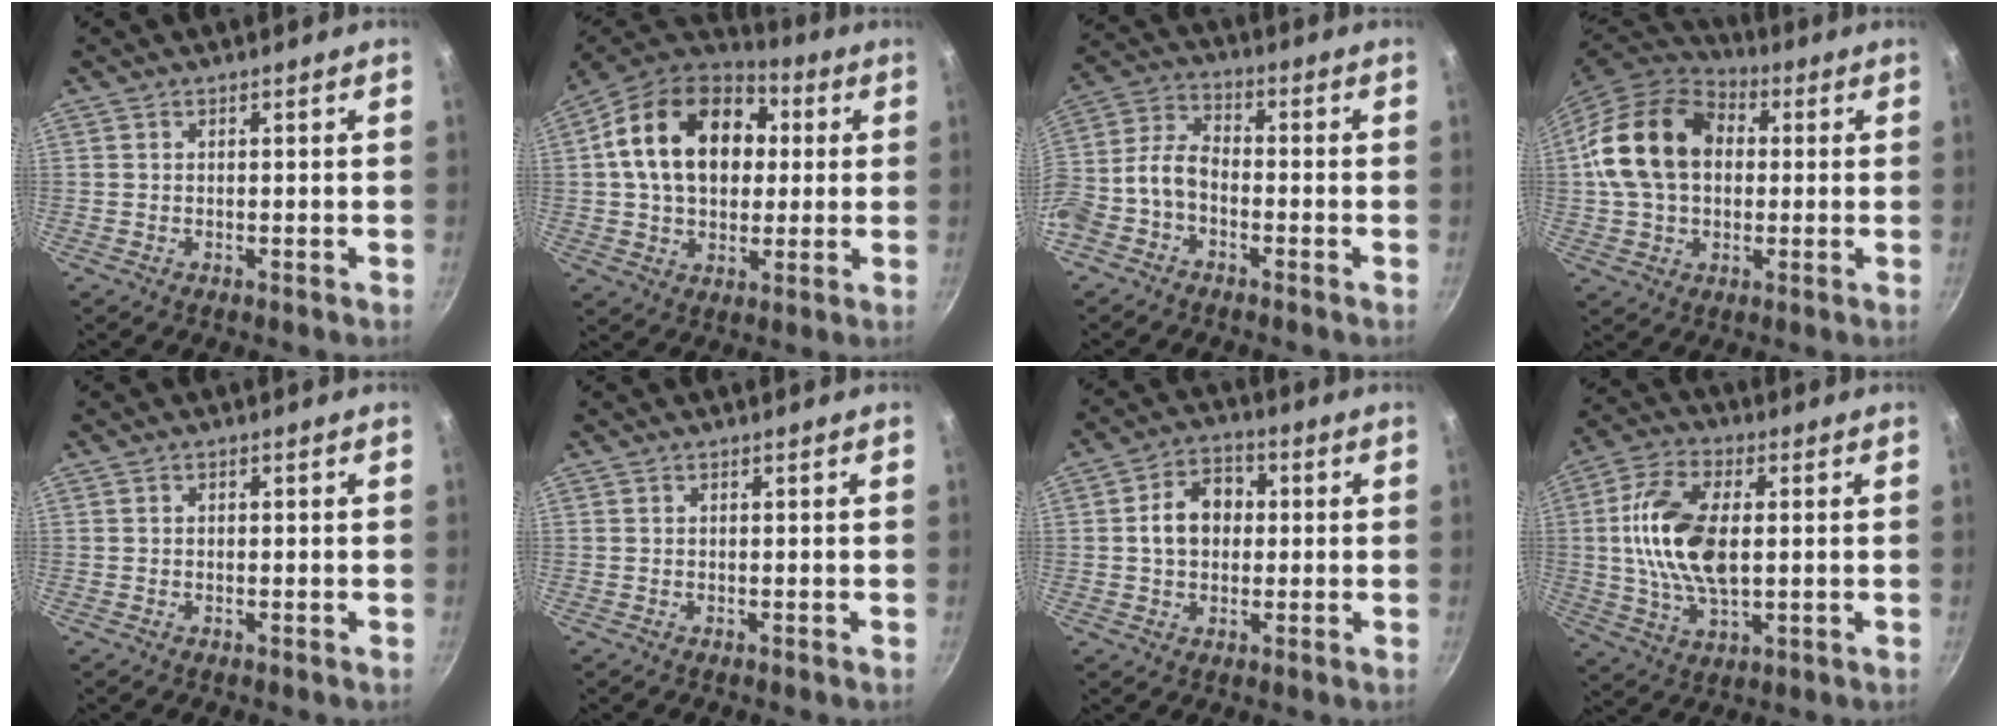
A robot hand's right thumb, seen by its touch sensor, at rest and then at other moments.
{"total": 21.4, "force": [3.9, 15.1, 14.6], "torque": [-0.224, 0.024, 0.054]}
{"total": 9.1, "force": [-3.0, 5.9, 6.3], "torque": [-0.138, 0.048, -0.074]}
{"total": 18.8, "force": [2.3, 13.8, 12.6], "torque": [-0.215, 0.030, 0.030]}
{"total": 0.5, "force": [-0.1, 0.5, 0.2], "torque": [-0.002, 0.005, 0.000]}
{"total": 0.0}
{"total": 8.8, "force": [0.7, 6.7, 5.6], "torque": [-0.063, 0.019, 0.001]}
{"total": 15.2, "force": [1.2, 8.2, 12.8], "torque": [-0.239, 0.012, 0.017]}